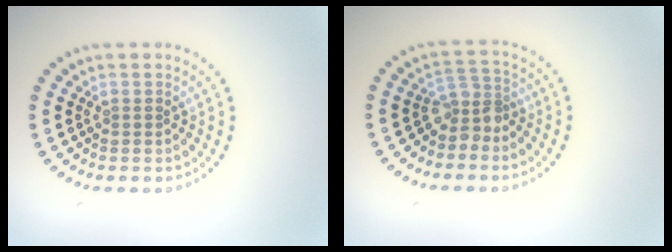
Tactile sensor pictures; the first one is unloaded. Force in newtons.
{"total": 2.6, "press": 1.9, "slide": 1.8}